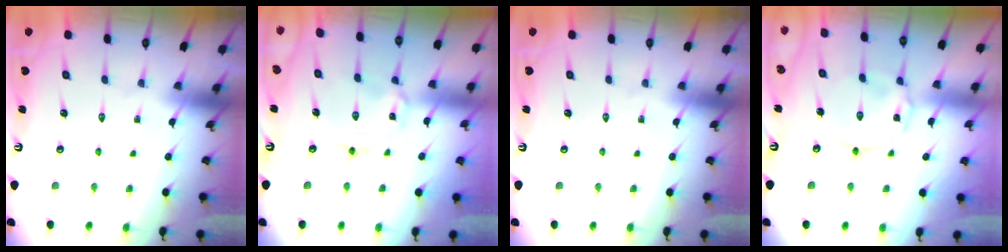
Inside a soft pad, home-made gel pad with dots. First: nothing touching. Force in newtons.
{"total": 2.3, "press": 2.3, "slide": 0.4}
{"total": 0.0}
{"total": 1.7, "press": 1.7, "slide": 0.5}